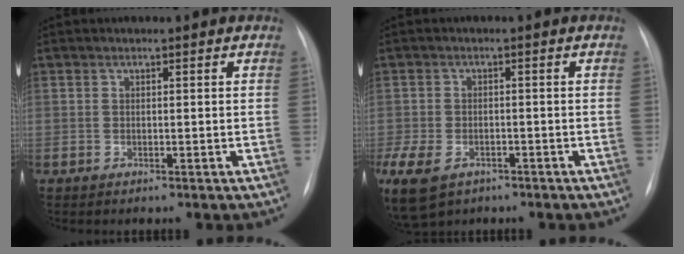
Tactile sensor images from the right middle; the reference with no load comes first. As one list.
[{"total": 15.9, "force": [-8.2, 10.9, 8.2], "torque": [-0.247, -0.025, -0.120]}]